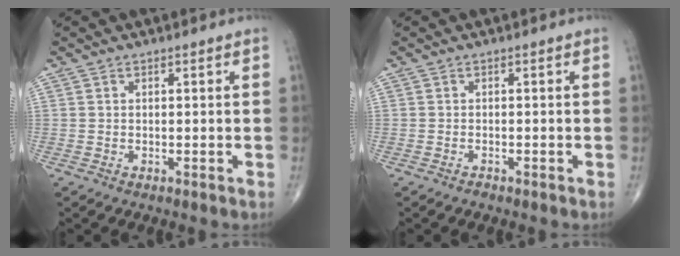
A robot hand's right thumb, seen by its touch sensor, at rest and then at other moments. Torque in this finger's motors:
{"motor_torque": [0.28, 0.04, -0.06, -0.24, -0.04]}